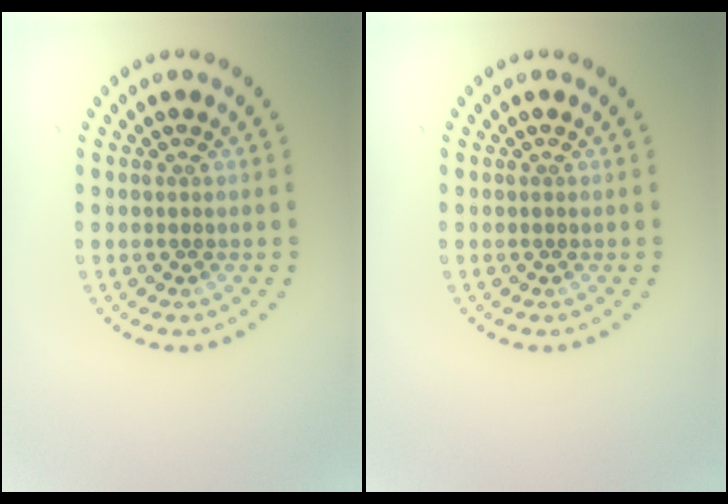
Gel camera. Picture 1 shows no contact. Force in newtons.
{"total": 0.0}